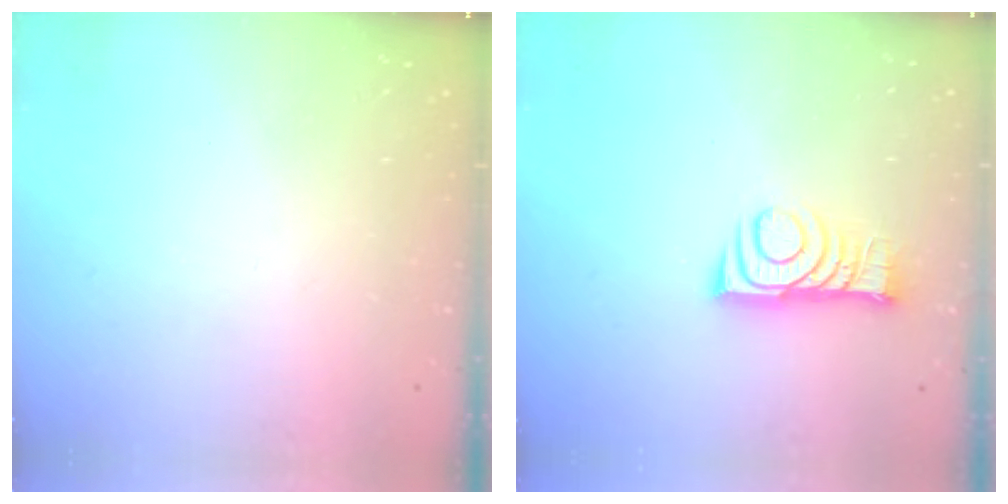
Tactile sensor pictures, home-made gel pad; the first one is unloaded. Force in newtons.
{"total": 8.8, "press": 8.8, "slide": 0.8}